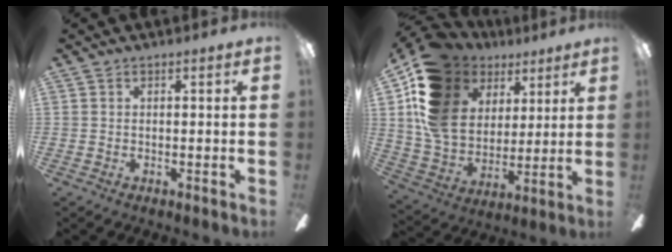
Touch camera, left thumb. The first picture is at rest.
{"total": 17.1, "force": [7.3, 12.8, 8.6], "torque": [-0.184, -0.032, 0.141]}